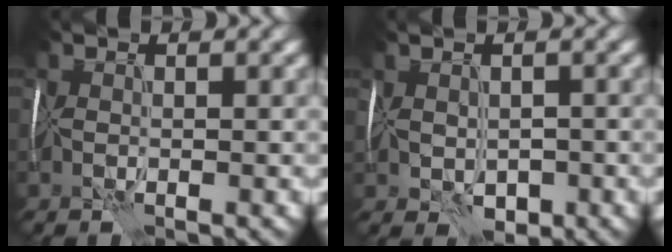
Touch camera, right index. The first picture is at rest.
{"total": 2.9, "force": [-0.5, 2.1, 2.0], "torque": [-0.025, 0.000, -0.007]}